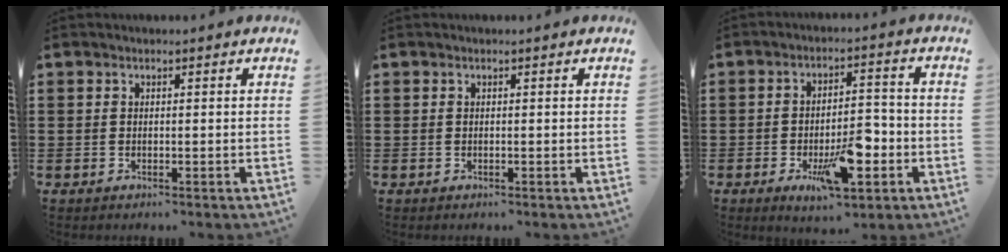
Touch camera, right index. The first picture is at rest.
{"total": 0.0}
{"total": 9.9, "force": [-3.6, 3.8, 8.4], "torque": [-0.140, -0.001, -0.057]}